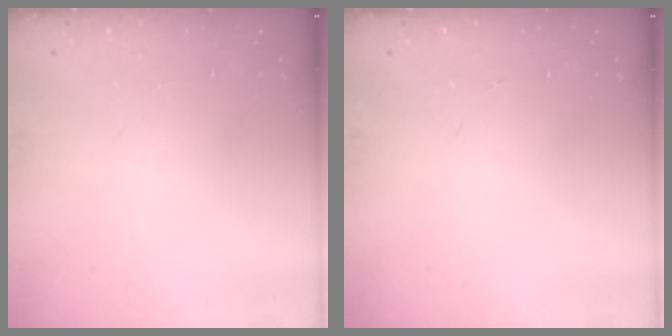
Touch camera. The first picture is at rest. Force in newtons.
{"total": 0.0}